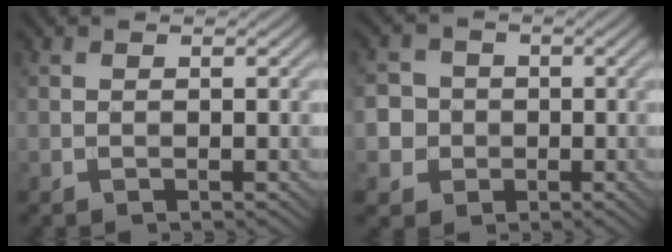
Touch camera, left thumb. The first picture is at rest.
{"total": 5.5, "force": [-0.7, 5.3, 1.3], "torque": [-0.042, 0.012, -0.042]}